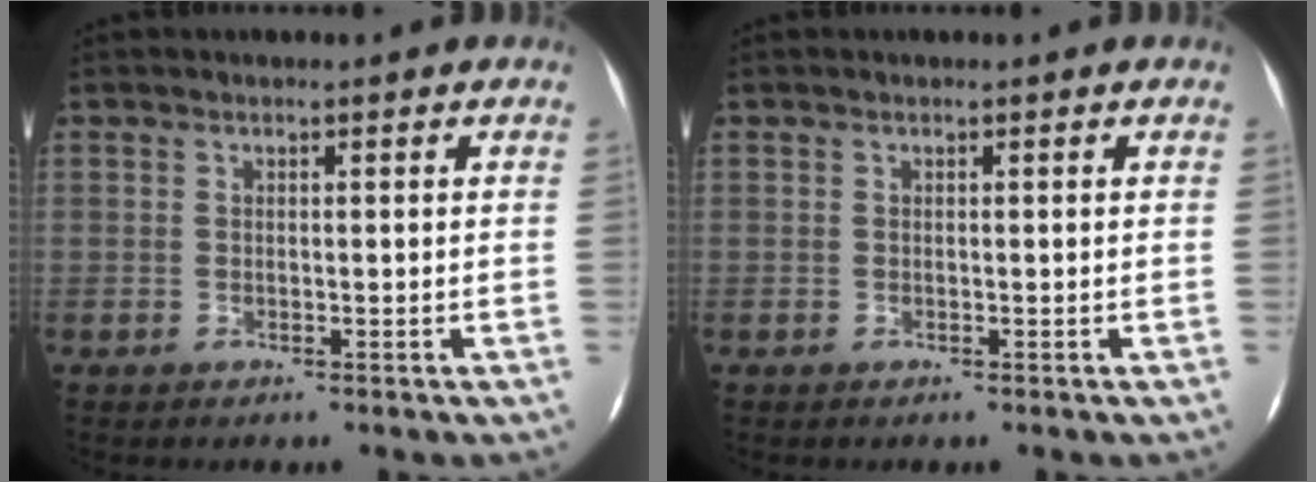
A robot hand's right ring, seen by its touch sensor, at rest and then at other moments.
{"total": 0.0}